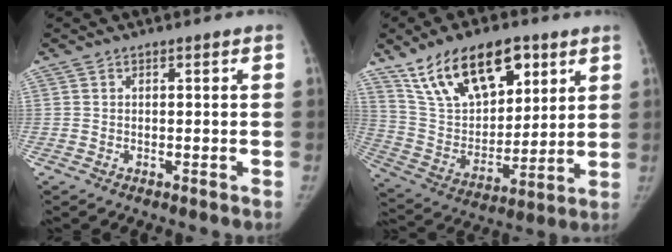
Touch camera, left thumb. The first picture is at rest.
{"total": 21.0, "force": [12.2, 10.9, 13.3], "torque": [-0.188, -0.036, 0.229]}